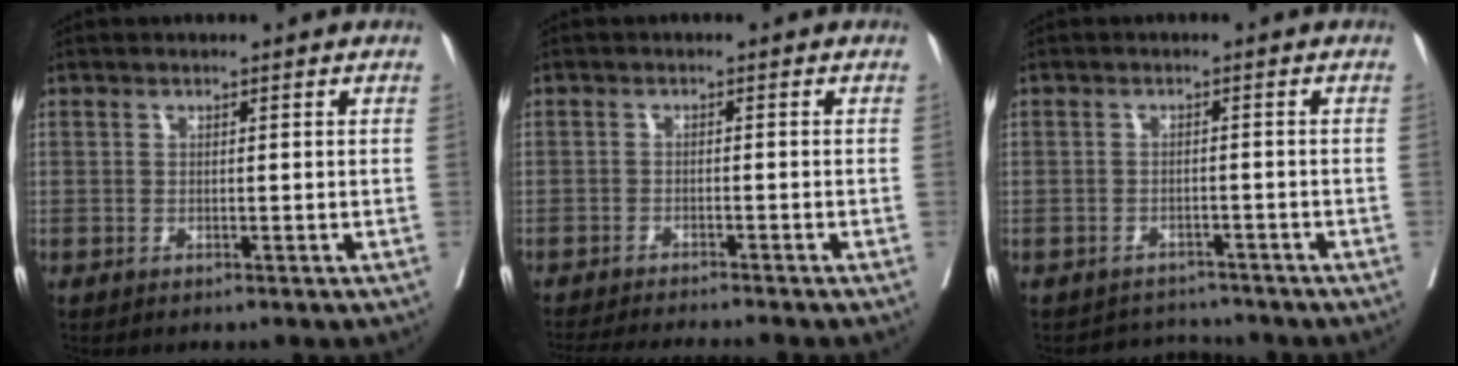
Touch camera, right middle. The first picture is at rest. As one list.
[{"total": 8.9, "force": [-8.2, -0.7, 3.4], "torque": [-0.035, -0.018, -0.126]}, {"total": 3.4, "force": [-3.1, 0.7, -1.1], "torque": [0.018, 0.008, -0.047]}]